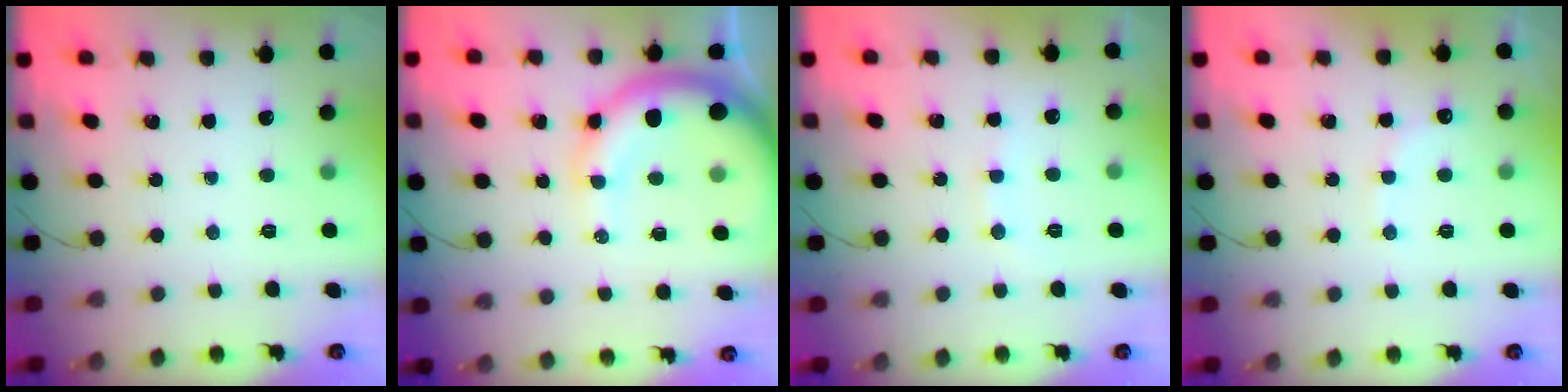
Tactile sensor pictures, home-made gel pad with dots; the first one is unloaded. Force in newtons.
{"total": 13.7, "press": 13.4, "slide": 2.8}
{"total": 6.8, "press": 6.7, "slide": 1.4}
{"total": 8.6, "press": 8.4, "slide": 1.5}